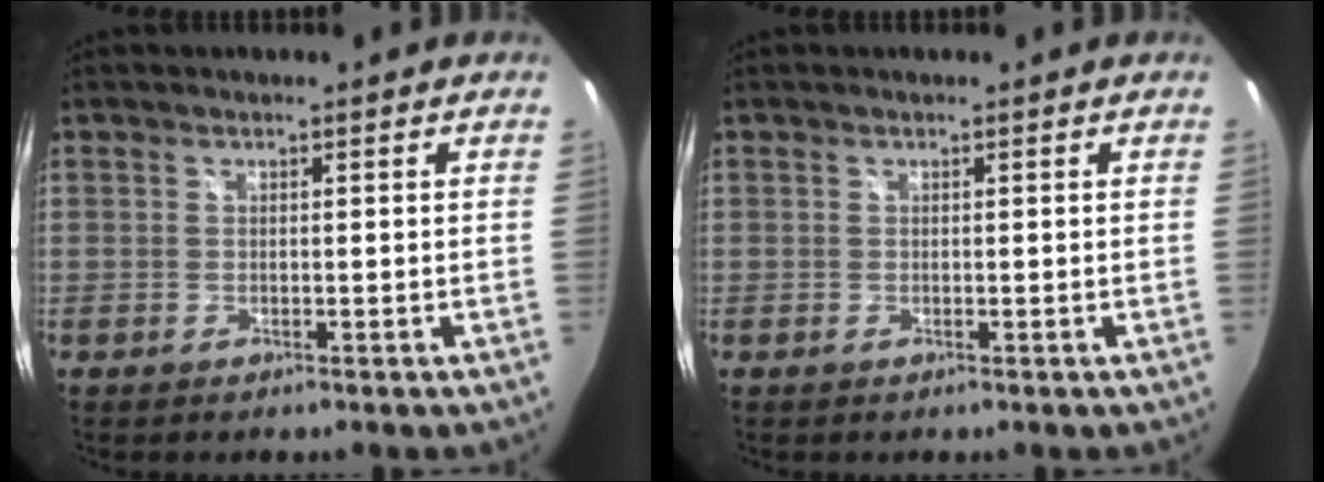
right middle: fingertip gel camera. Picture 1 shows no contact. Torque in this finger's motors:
{"motor_torque": [0.03, -0.09, 0.04, 0.01]}